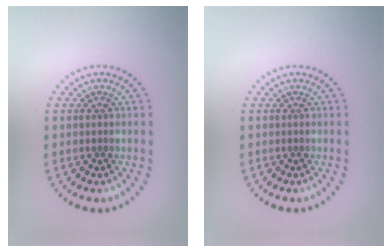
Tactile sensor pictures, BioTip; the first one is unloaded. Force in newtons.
{"total": 0.0}